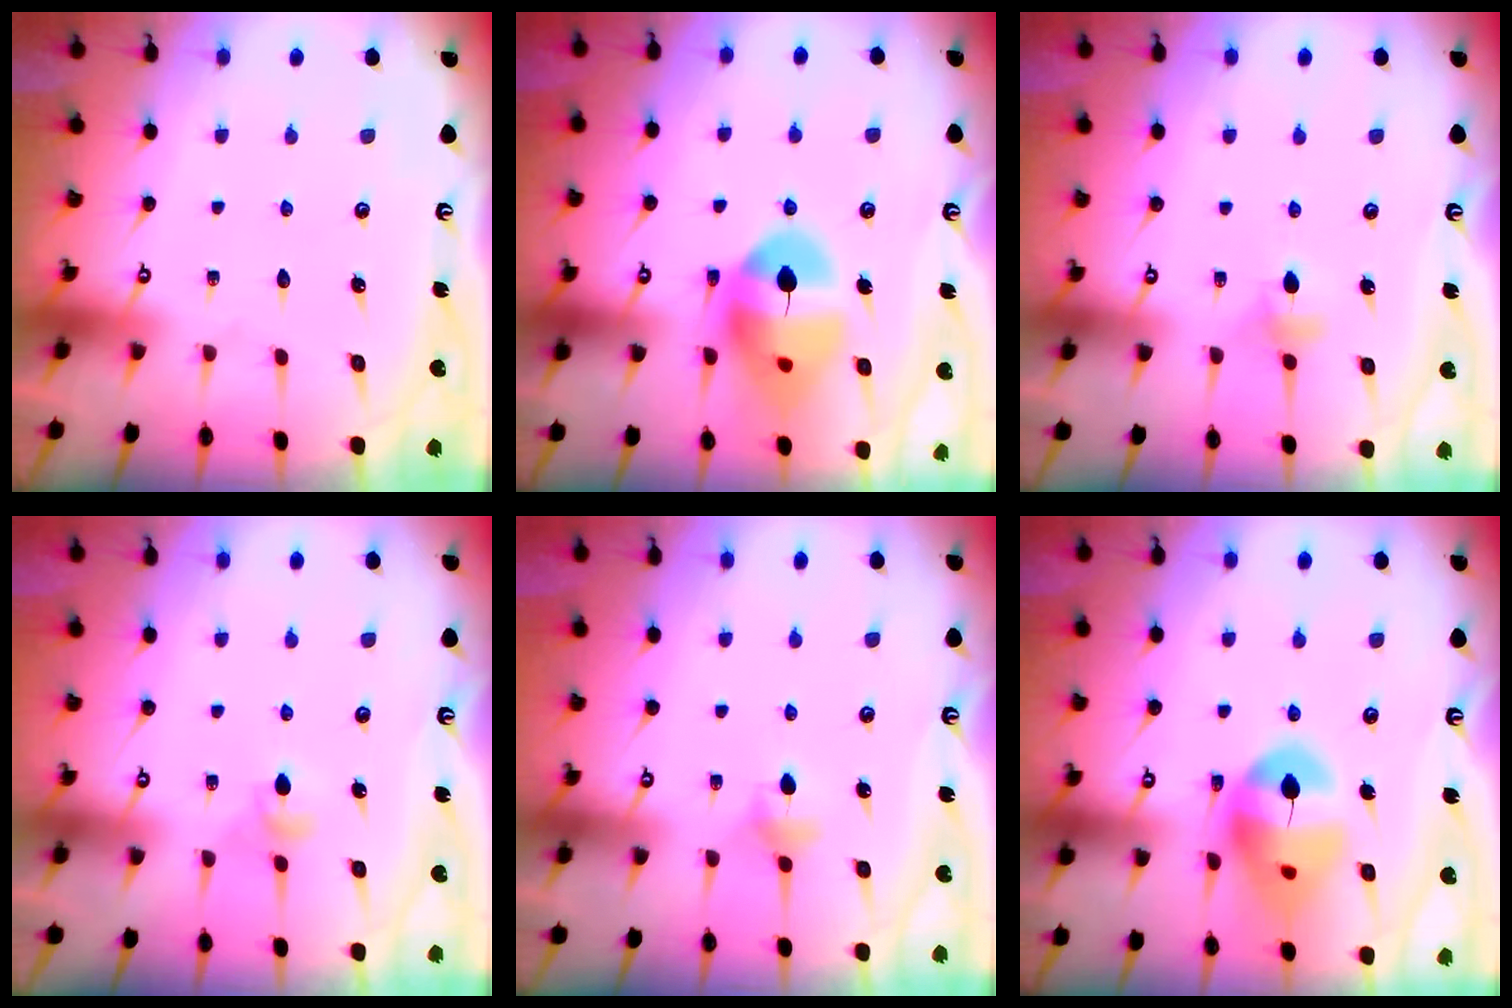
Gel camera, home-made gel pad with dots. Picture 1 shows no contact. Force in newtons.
{"total": 13.9, "press": 13.8, "slide": 1.5}
{"total": 4.6, "press": 4.4, "slide": 1.0}
{"total": 4.3, "press": 4.3, "slide": 0.7}
{"total": 4.3, "press": 4.2, "slide": 0.7}
{"total": 15.2, "press": 15.0, "slide": 2.3}